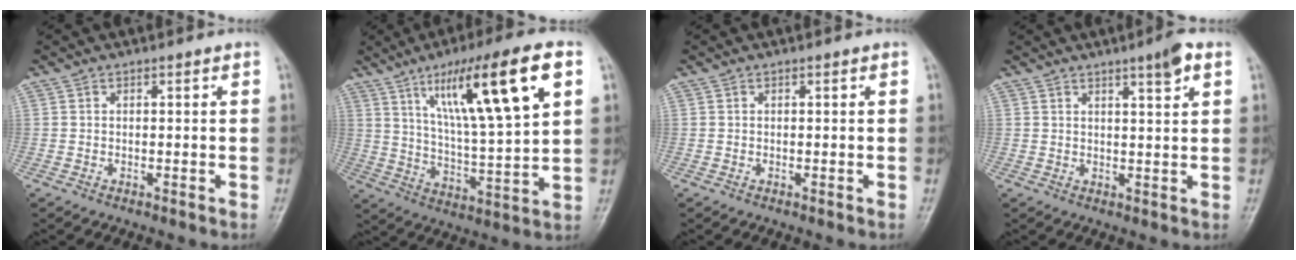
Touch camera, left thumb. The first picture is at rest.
{"total": 20.6, "force": [8.8, 3.9, 18.2], "torque": [-0.286, -0.018, 0.149]}
{"total": 0.0}
{"total": 4.4, "force": [2.4, 0.6, 3.6], "torque": [-0.053, -0.008, 0.037]}